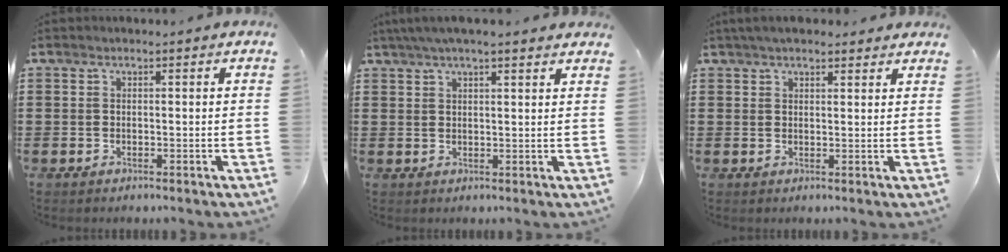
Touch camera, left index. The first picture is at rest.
{"total": 3.8, "force": [3.0, 0.2, 2.2], "torque": [-0.050, 0.003, 0.055]}
{"total": 3.1, "force": [2.7, 0.8, 1.2], "torque": [-0.029, 0.002, 0.051]}